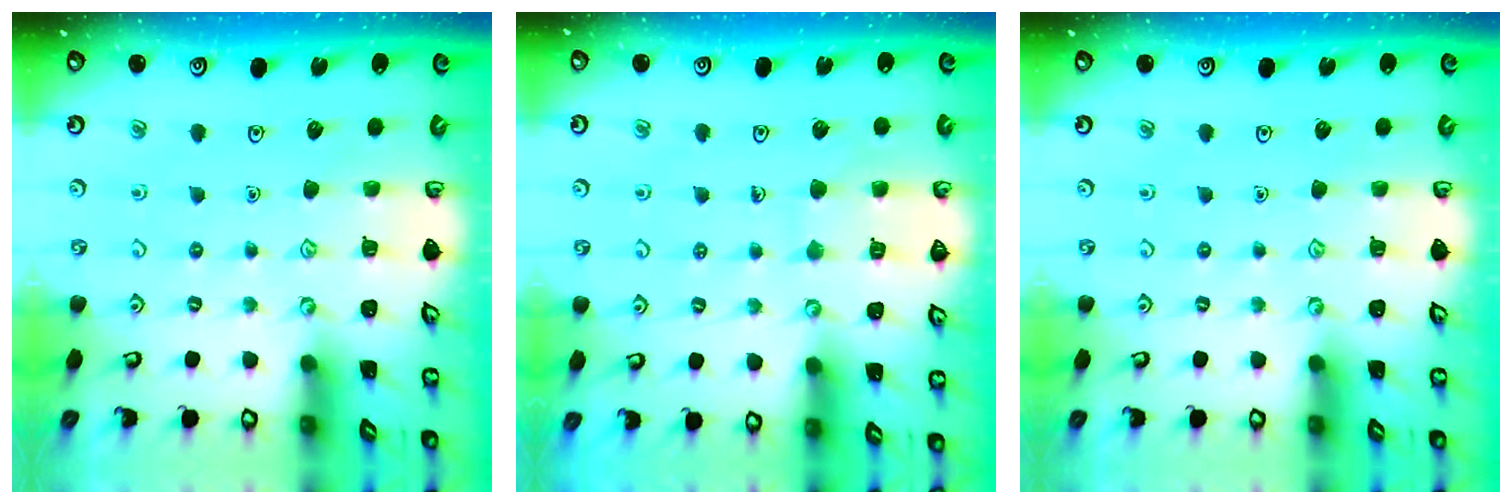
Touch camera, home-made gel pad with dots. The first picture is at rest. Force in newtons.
{"total": 5.2, "press": 5.1, "slide": 0.3}
{"total": 0.0}